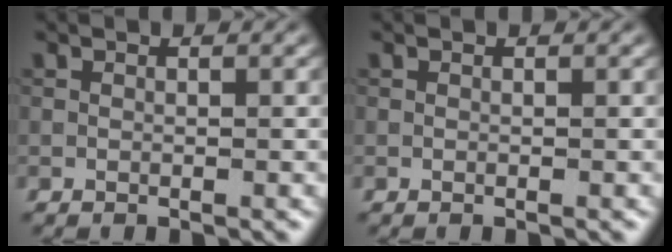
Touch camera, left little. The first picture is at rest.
{"total": 0.0}